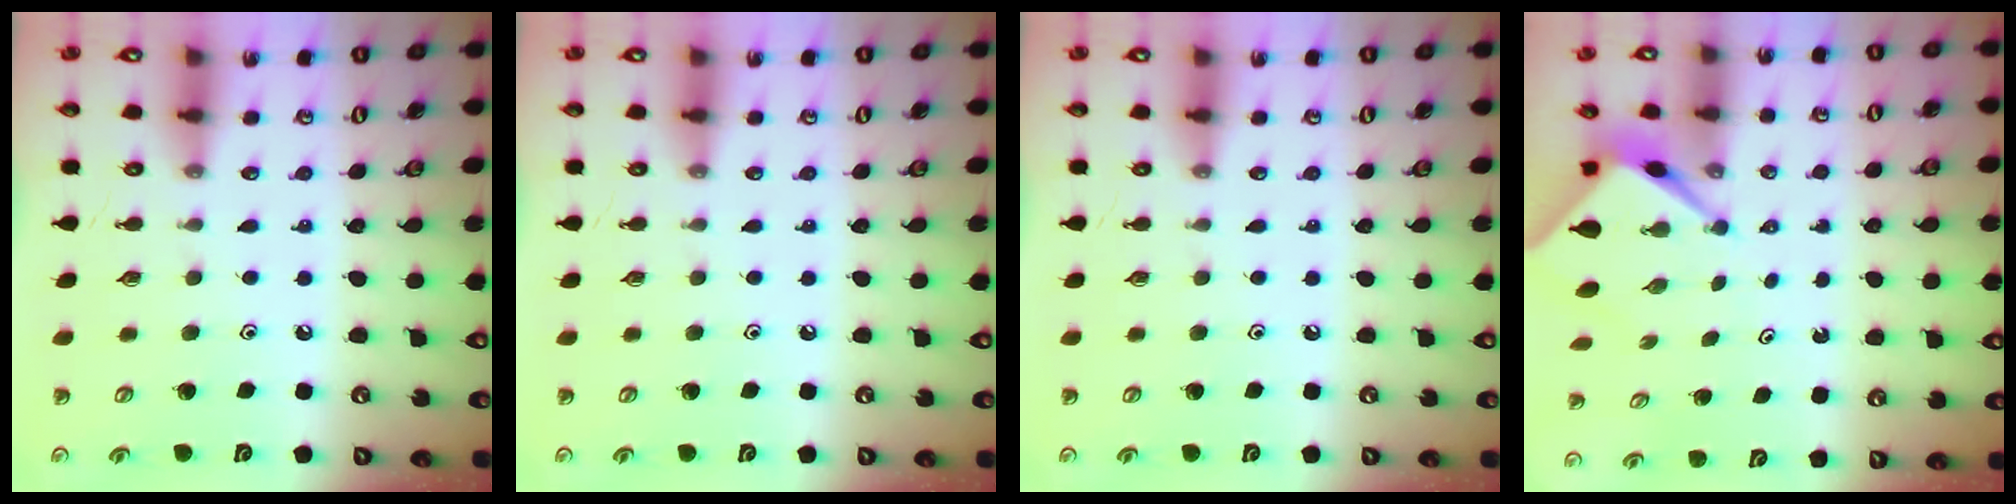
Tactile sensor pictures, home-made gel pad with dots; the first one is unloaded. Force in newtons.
{"total": 0.0}
{"total": 0.0}
{"total": 3.0, "press": 3.0, "slide": 0.1}